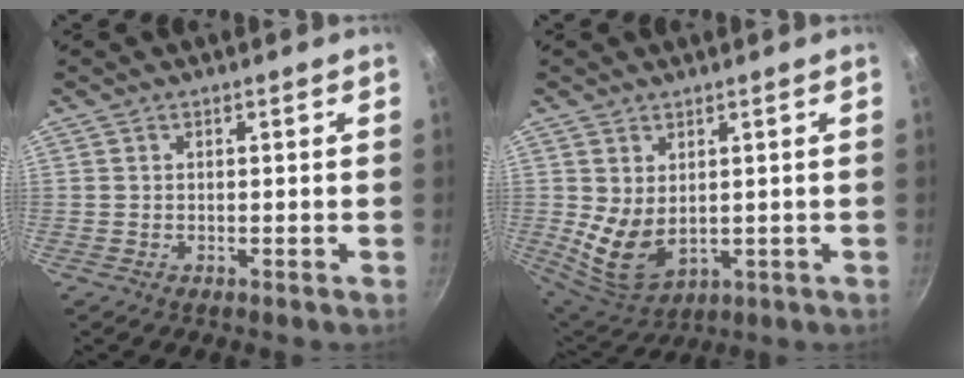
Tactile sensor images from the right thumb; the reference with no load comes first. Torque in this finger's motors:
{"motor_torque": [-0.47, 0.91, 0.53, 0.66, 0.10]}